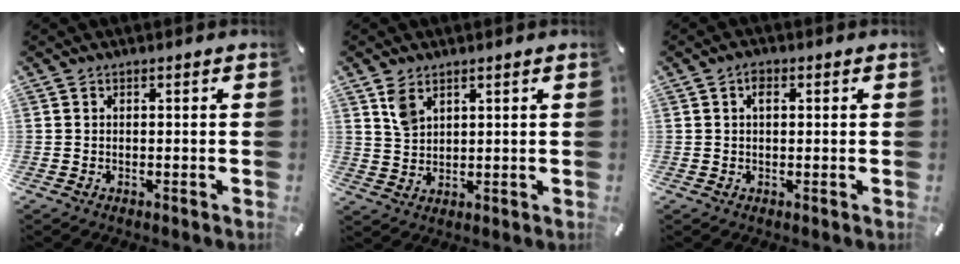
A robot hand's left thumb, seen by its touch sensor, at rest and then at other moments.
{"total": 4.8, "force": [2.9, 3.0, 2.3], "torque": [-0.045, -0.003, 0.056]}
{"total": 2.0, "force": [0.7, 1.2, 1.5], "torque": [-0.024, 0.003, 0.010]}